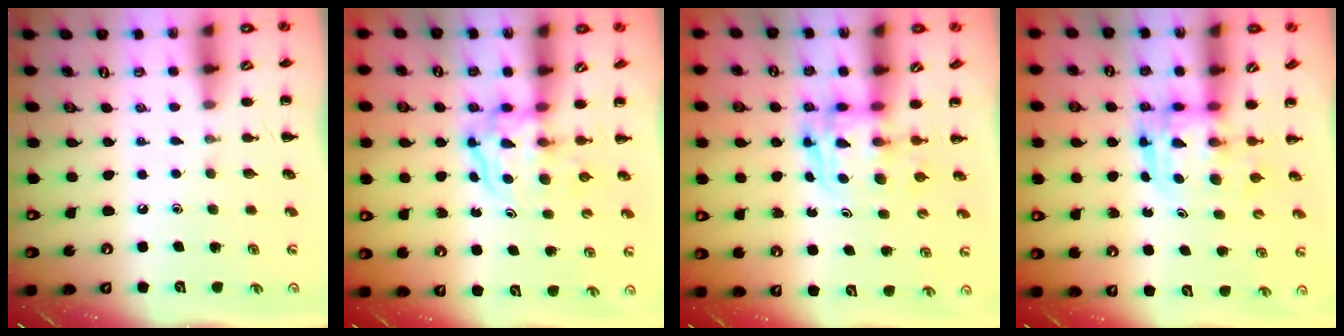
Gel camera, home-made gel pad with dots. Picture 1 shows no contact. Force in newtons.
{"total": 3.8, "press": 3.8, "slide": 0.3}
{"total": 2.8, "press": 2.8, "slide": 0.2}
{"total": 3.2, "press": 3.2, "slide": 0.3}